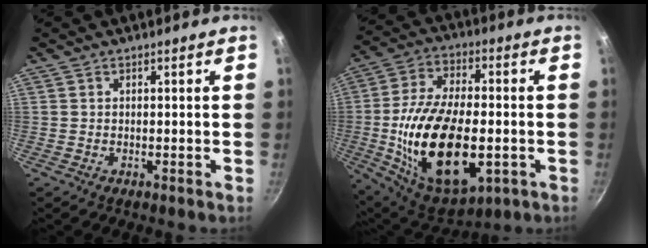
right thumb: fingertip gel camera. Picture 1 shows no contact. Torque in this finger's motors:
{"motor_torque": [0.04, 1.86, 2.16, -0.60, 0.69]}